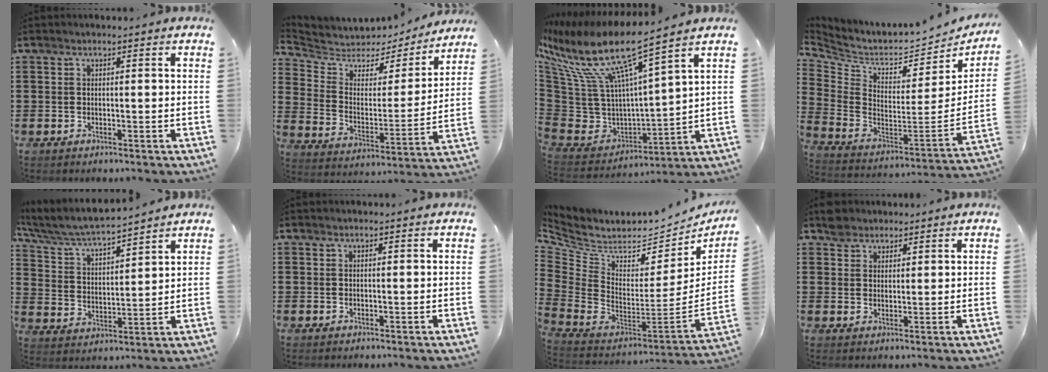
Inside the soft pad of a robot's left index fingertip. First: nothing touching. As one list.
[{"total": 4.8, "force": [4.4, 1.9, 0.3], "torque": [-0.042, -0.037, 0.069]}, {"total": 12.7, "force": [8.0, 2.9, 9.5], "torque": [-0.222, -0.061, 0.125]}, {"total": 4.0, "force": [3.1, 1.9, 1.5], "torque": [-0.054, -0.050, 0.049]}, {"total": 5.8, "force": [5.5, 0.2, 1.9], "torque": [-0.064, -0.038, 0.089]}, {"total": 0.0}, {"total": 5.0, "force": [4.5, 1.5, 1.5], "torque": [-0.065, -0.067, 0.078]}, {"total": 3.1, "force": [2.6, 1.7, 0.2], "torque": [-0.004, 0.005, 0.051]}]